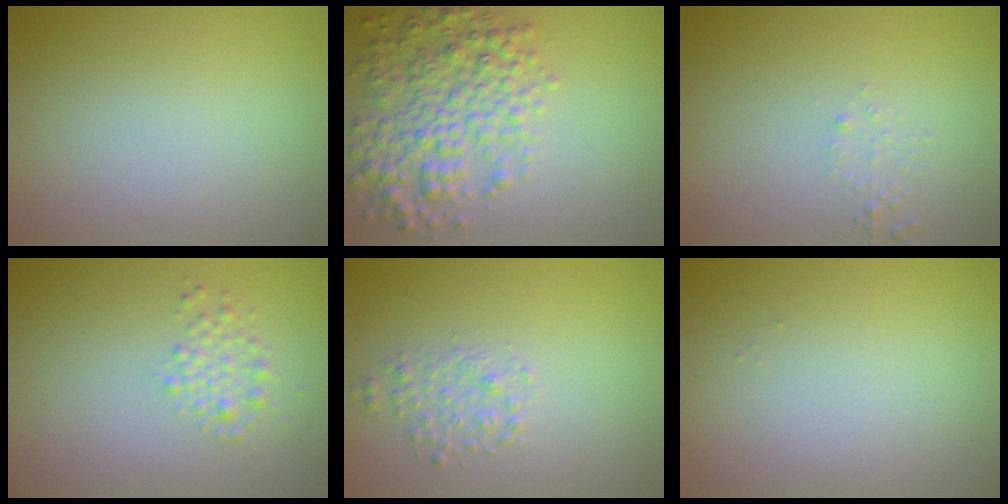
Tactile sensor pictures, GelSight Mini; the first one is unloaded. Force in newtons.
{"total": 5.5, "press": 5.5, "slide": 0.1}
{"total": 0.8, "press": 0.8, "slide": 0.1}
{"total": 1.9, "press": 1.9, "slide": 0.0}
{"total": 1.6, "press": 1.6, "slide": 0.0}
{"total": 0.0}